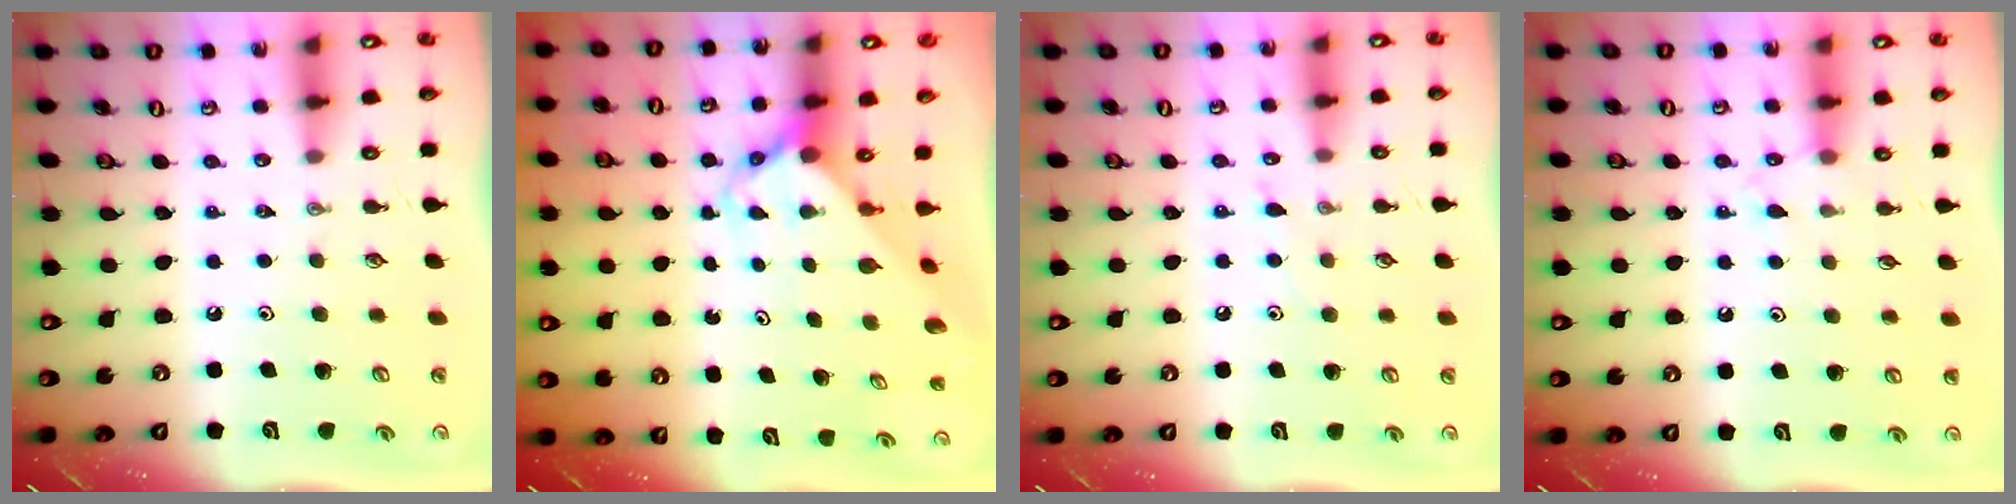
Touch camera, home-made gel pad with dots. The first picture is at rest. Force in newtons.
{"total": 3.4, "press": 3.4, "slide": 0.2}
{"total": 4.9, "press": 4.8, "slide": 0.6}
{"total": 5.5, "press": 5.5, "slide": 0.7}